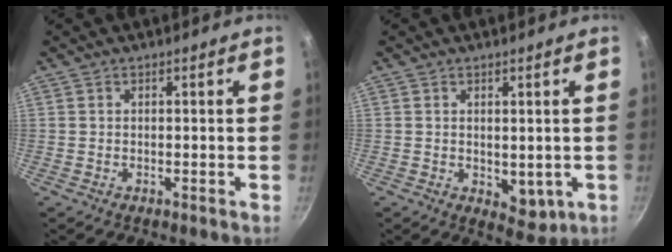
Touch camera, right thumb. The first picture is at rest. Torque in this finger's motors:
{"motor_torque": [-0.53, 0.18, -0.14, 0.13, -0.02]}